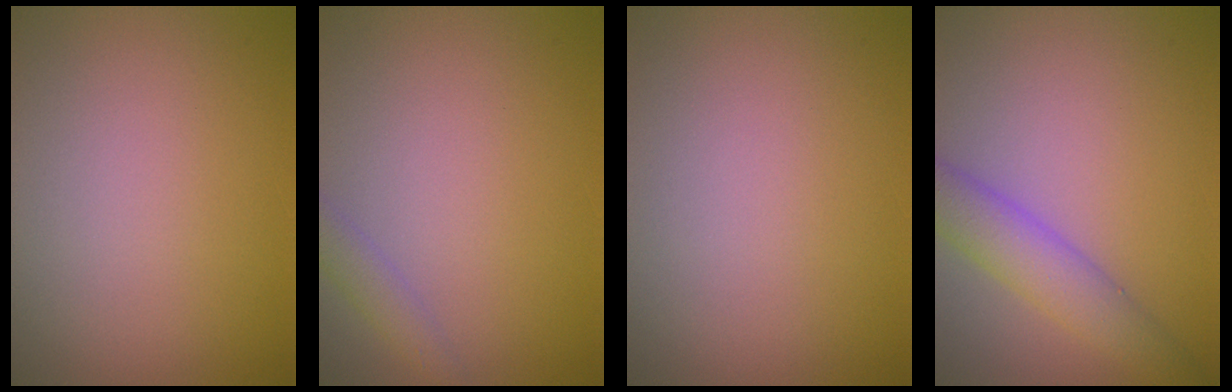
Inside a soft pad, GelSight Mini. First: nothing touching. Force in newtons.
{"total": 1.5, "press": 1.5, "slide": 0.1}
{"total": 0.0}
{"total": 3.7, "press": 3.7, "slide": 0.2}